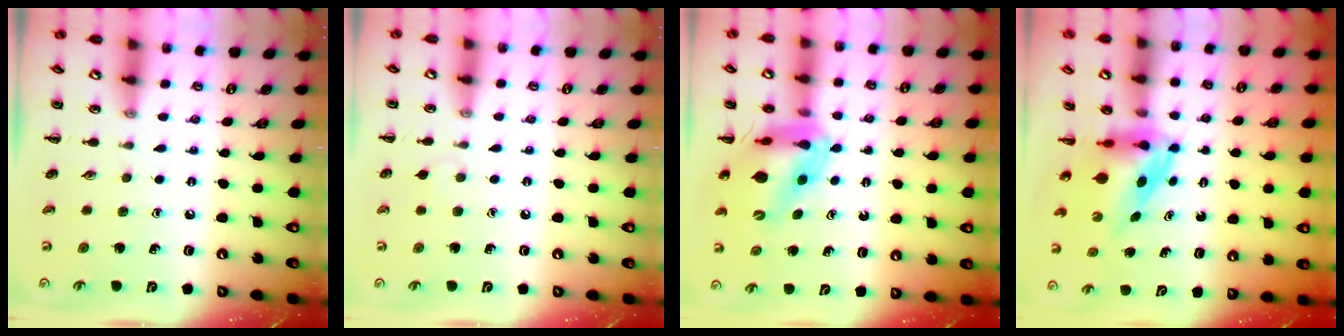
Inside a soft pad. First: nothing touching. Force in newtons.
{"total": 2.8, "press": 2.5, "slide": 1.1}
{"total": 12.8, "press": 12.2, "slide": 3.6}
{"total": 3.7, "press": 3.6, "slide": 0.9}